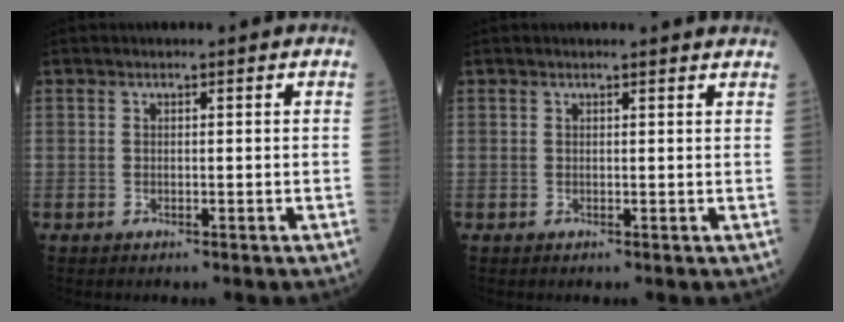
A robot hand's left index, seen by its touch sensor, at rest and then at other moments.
{"total": 1.4, "force": [1.4, -0.2, -0.2], "torque": [0.004, -0.004, -0.002]}